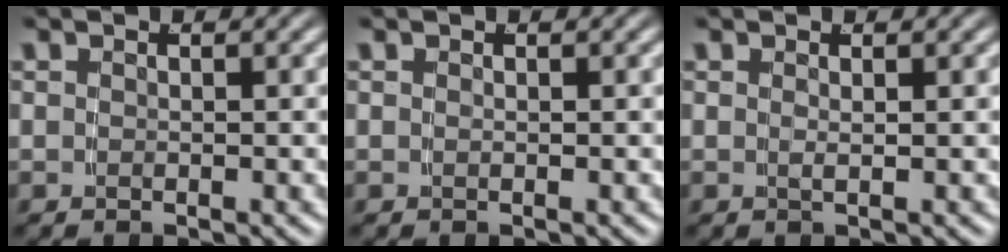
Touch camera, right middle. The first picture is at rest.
{"total": 0.0}
{"total": 1.0, "force": [0.0, -0.9, 0.5], "torque": [-0.010, -0.004, 0.006]}